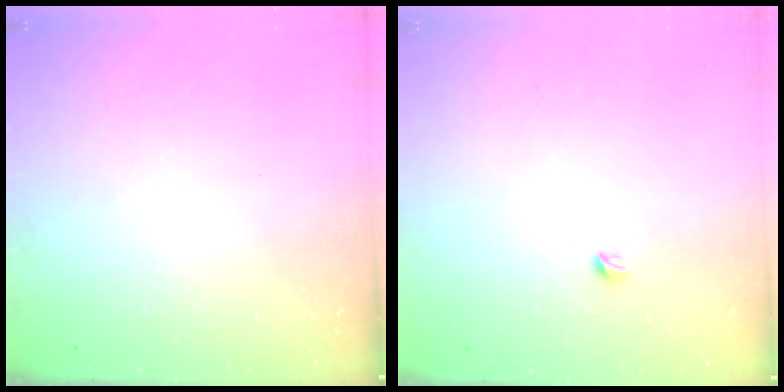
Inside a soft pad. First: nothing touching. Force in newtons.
{"total": 2.9, "press": 2.9, "slide": 0.4}